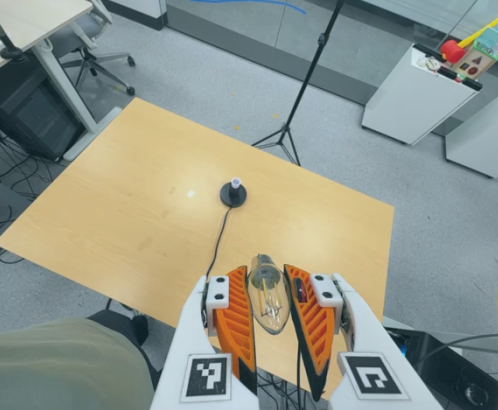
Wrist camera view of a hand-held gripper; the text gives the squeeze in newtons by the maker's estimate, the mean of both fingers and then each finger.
{"total": 20.1, "left": 22.5, "right": 17.8}